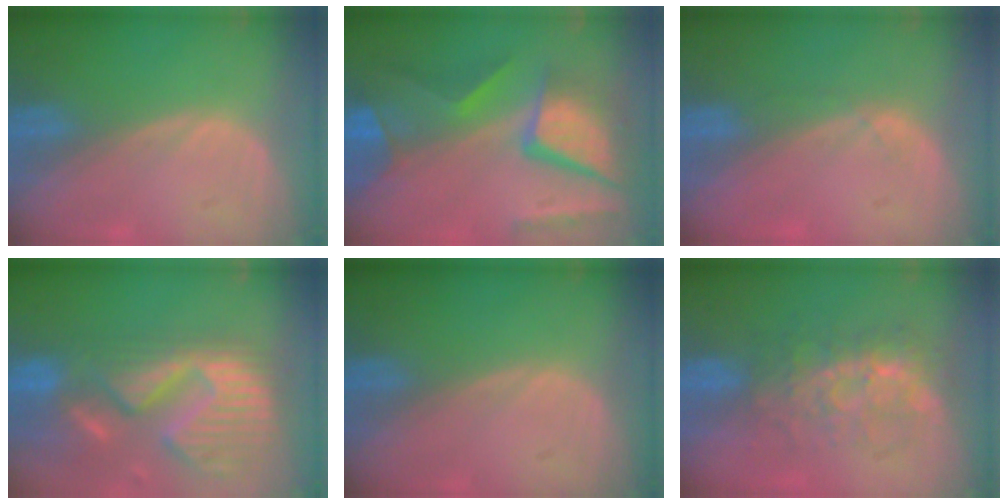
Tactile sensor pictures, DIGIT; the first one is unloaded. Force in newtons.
{"total": 12.0, "press": 9.9, "slide": 6.8}
{"total": 1.4, "press": 1.3, "slide": 0.5}
{"total": 14.4, "press": 12.0, "slide": 7.9}
{"total": 0.0}
{"total": 8.1, "press": 7.3, "slide": 3.7}